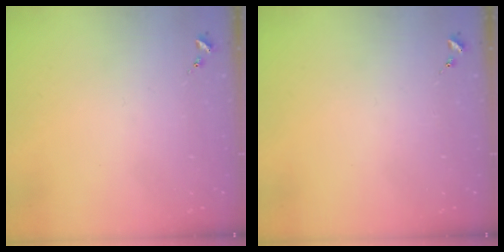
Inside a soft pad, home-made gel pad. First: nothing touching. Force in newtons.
{"total": 0.0}